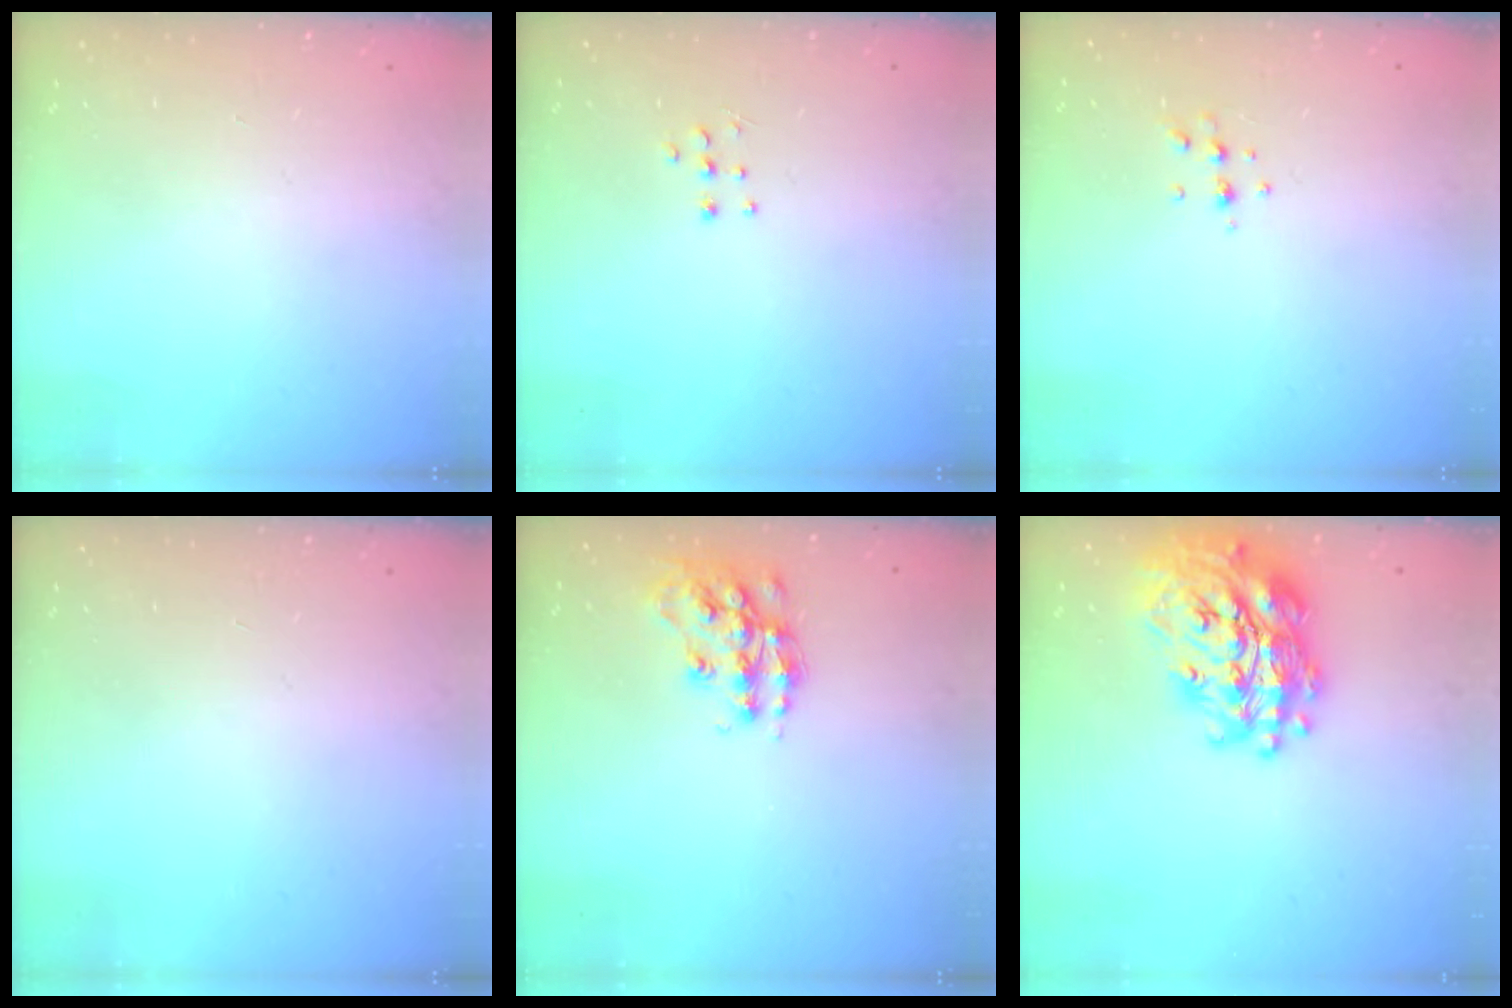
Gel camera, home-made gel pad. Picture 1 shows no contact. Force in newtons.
{"total": 4.6, "press": 4.5, "slide": 0.7}
{"total": 5.3, "press": 5.2, "slide": 1.4}
{"total": 0.0}
{"total": 13.7, "press": 13.7, "slide": 0.9}
{"total": 25.9, "press": 25.8, "slide": 2.3}